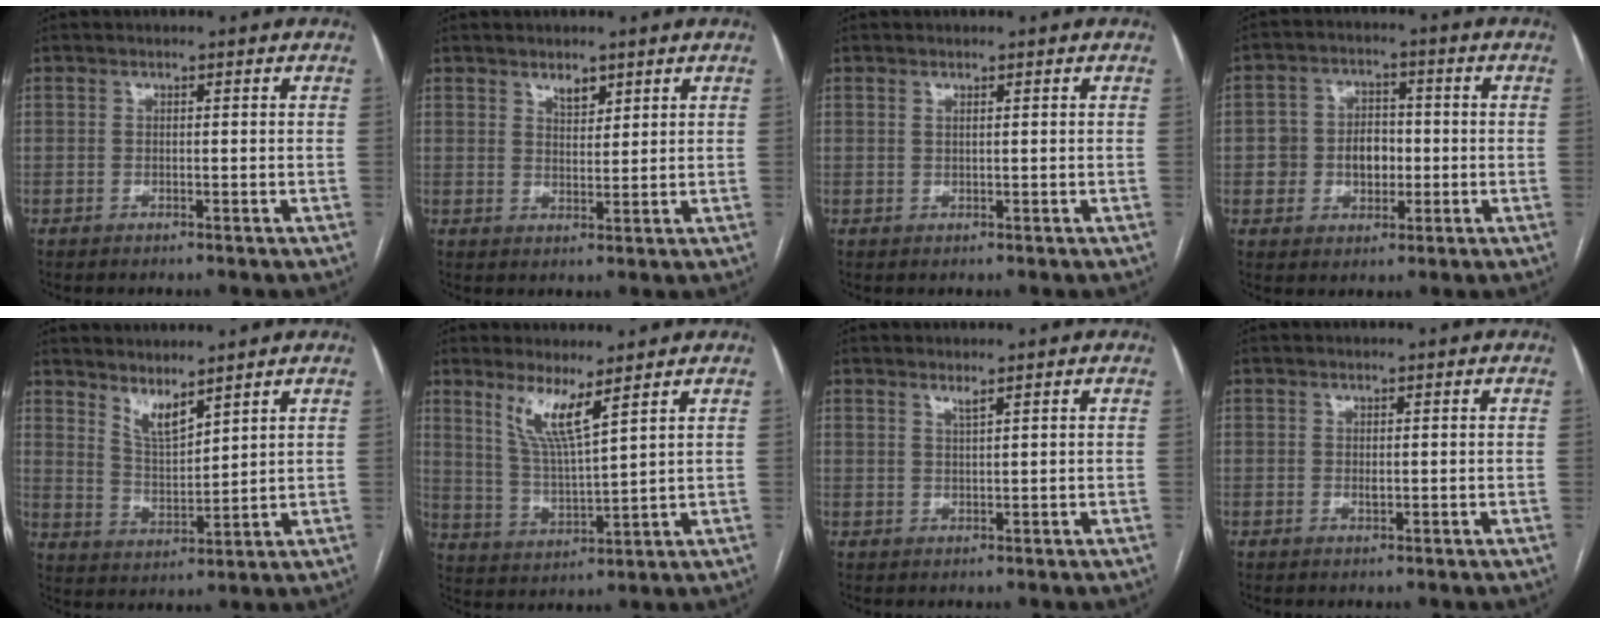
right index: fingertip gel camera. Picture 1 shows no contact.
{"total": 2.8, "force": [2.1, 1.3, 1.2], "torque": [-0.026, -0.004, 0.043]}
{"total": 0.5, "force": [0.4, 0.0, 0.4], "torque": [-0.011, -0.003, 0.008]}
{"total": 6.7, "force": [-0.6, 5.2, 4.1], "torque": [-0.073, 0.024, -0.002]}
{"total": 5.2, "force": [4.3, 0.9, 2.7], "torque": [-0.059, -0.015, 0.092]}
{"total": 7.1, "force": [4.6, 0.0, 5.5], "torque": [-0.112, -0.016, 0.094]}
{"total": 1.3, "force": [1.1, -0.2, 0.5], "torque": [-0.017, -0.006, 0.025]}
{"total": 0.6, "force": [0.3, 0.3, 0.5], "torque": [-0.014, -0.002, 0.009]}